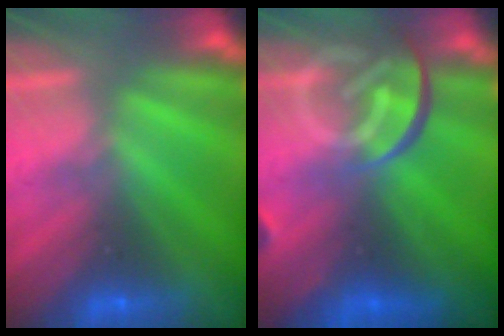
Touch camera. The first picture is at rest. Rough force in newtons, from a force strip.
{"total": 8.5}